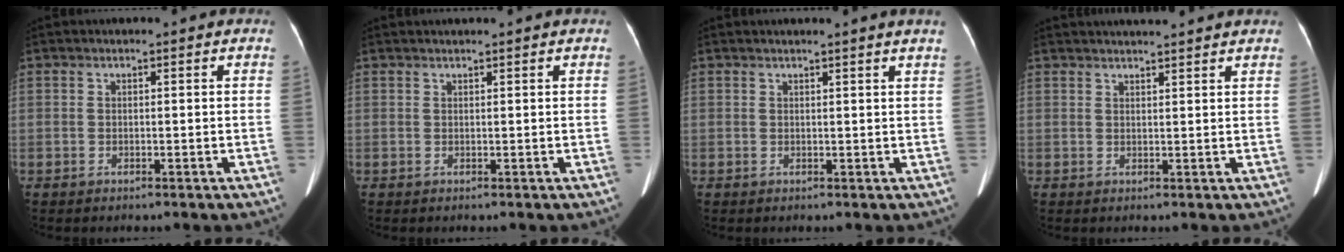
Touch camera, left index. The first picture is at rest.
{"total": 1.6, "force": [1.5, -0.3, 0.6], "torque": [-0.007, 0.022, 0.031]}
{"total": 2.8, "force": [2.4, -0.8, 1.1], "torque": [-0.020, -0.002, 0.028]}
{"total": 7.2, "force": [6.7, 0.1, 2.7], "torque": [-0.038, 0.030, 0.083]}